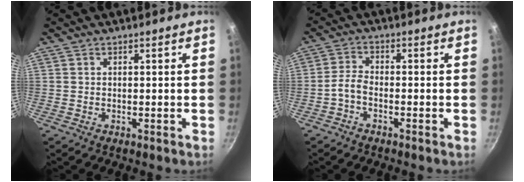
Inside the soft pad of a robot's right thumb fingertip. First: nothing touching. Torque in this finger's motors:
{"motor_torque": [1.17, 1.44, 0.89, -0.48, 0.09]}